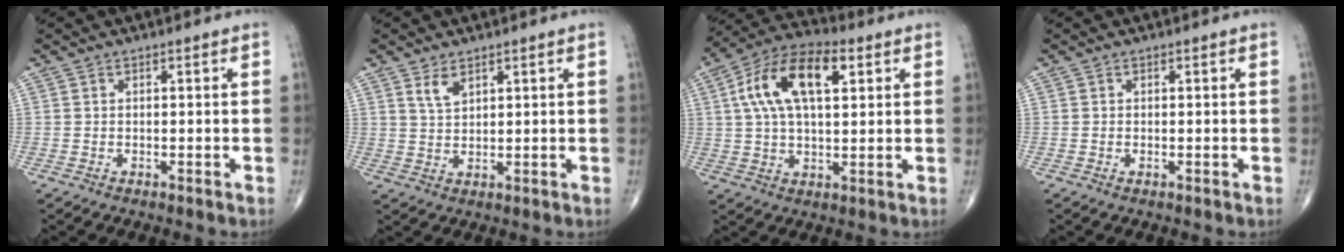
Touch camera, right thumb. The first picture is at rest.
{"total": 3.4, "force": [2.1, 1.6, 2.0], "torque": [-0.033, -0.013, 0.047]}
{"total": 15.3, "force": [4.6, 7.6, 12.5], "torque": [-0.227, 0.021, 0.077]}
{"total": 0.0}